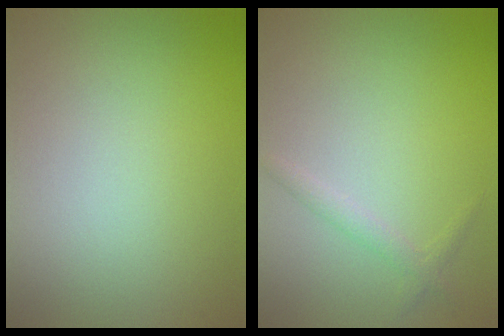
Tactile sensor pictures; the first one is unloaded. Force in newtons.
{"total": 1.1, "press": 1.1, "slide": 0.0}